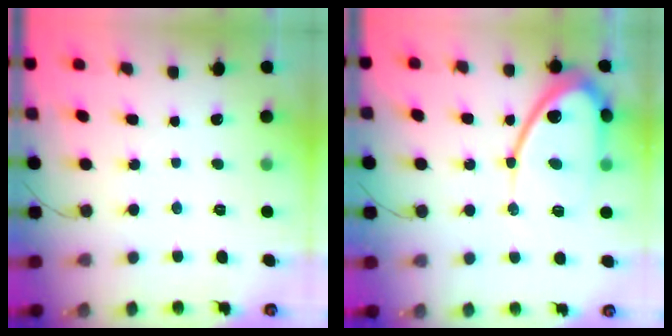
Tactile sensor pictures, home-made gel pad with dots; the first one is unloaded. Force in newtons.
{"total": 14.6, "press": 14.6, "slide": 1.1}